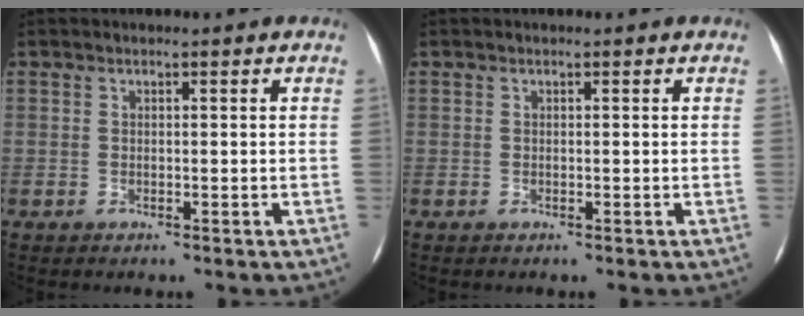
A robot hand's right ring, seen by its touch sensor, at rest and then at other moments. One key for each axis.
{"total": 0.0}